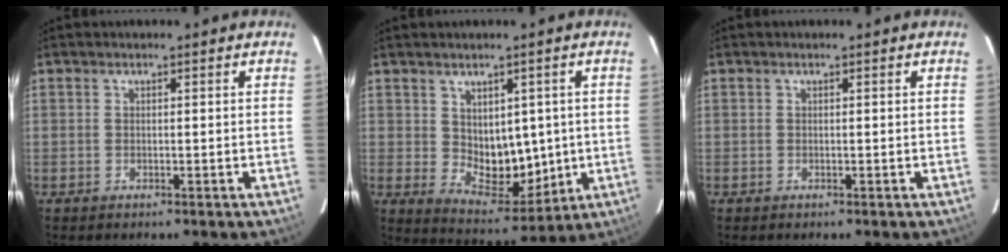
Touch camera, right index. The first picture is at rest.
{"total": 8.9, "force": [0.4, 5.3, 7.1], "torque": [-0.103, -0.003, 0.031]}
{"total": 0.0}